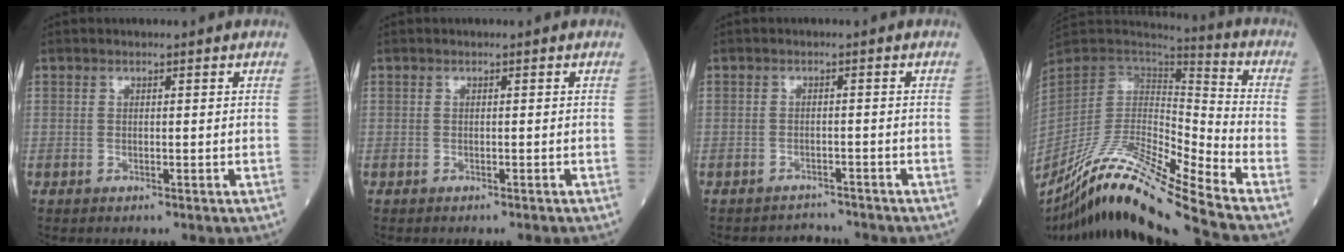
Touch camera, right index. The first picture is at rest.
{"total": 0.6, "force": [-0.6, -0.1, 0.2], "torque": [-0.002, 0.001, -0.011]}
{"total": 2.7, "force": [-2.5, 0.3, -1.0], "torque": [0.020, -0.004, -0.038]}
{"total": 21.0, "force": [-17.3, -1.3, 11.8], "torque": [-0.240, -0.017, -0.320]}